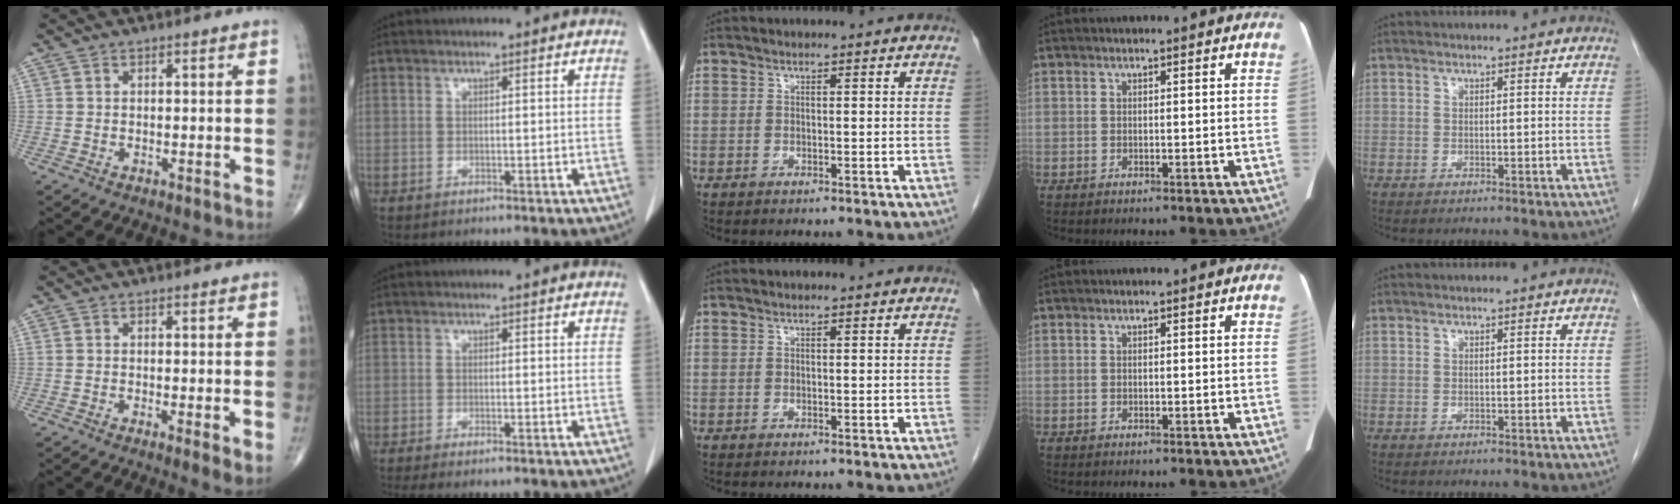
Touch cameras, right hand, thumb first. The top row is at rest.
{"thumb": {"total": 3.0, "force": [-0.3, 0.7, 3.0], "torque": [-0.054, -0.013, -0.010]}, "index": {"total": 3.6, "force": [-2.9, 0.4, 2.0], "torque": [-0.027, -0.008, -0.043]}}